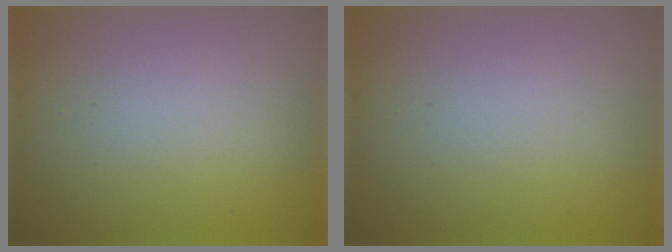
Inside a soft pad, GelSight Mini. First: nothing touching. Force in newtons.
{"total": 0.6, "press": 0.6, "slide": 0.1}